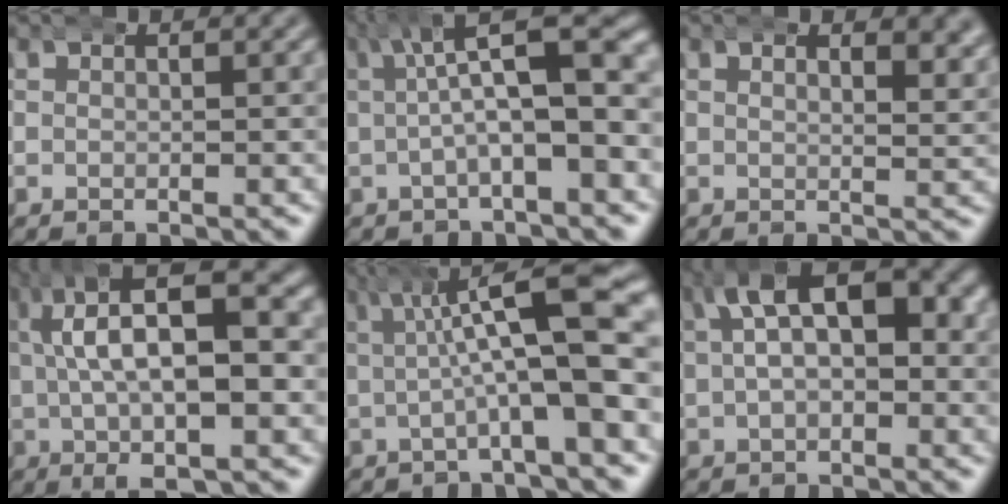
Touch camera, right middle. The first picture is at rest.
{"total": 8.0, "force": [0.7, 2.7, 7.5], "torque": [-0.095, 0.017, 0.004]}
{"total": 2.7, "force": [1.8, 0.9, 1.8], "torque": [-0.022, 0.000, 0.024]}
{"total": 13.1, "force": [1.8, 6.3, 11.4], "torque": [-0.168, 0.017, 0.022]}
{"total": 10.0, "force": [1.8, 3.0, 9.3], "torque": [-0.114, 0.020, 0.019]}
{"total": 7.9, "force": [1.6, 4.2, 6.6], "torque": [-0.090, 0.010, 0.022]}